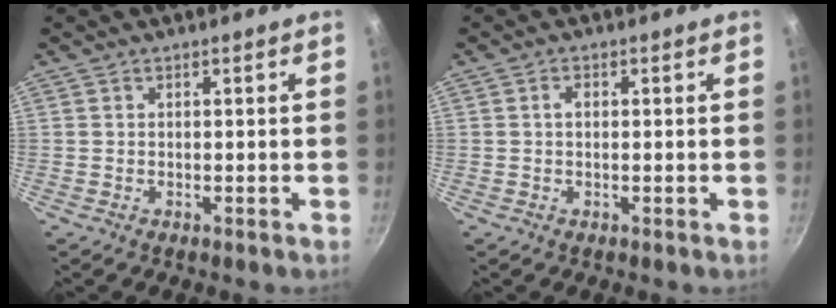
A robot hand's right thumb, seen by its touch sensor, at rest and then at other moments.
{"total": 1.5, "force": [0.2, 1.0, 1.1], "torque": [-0.020, 0.005, 0.002]}